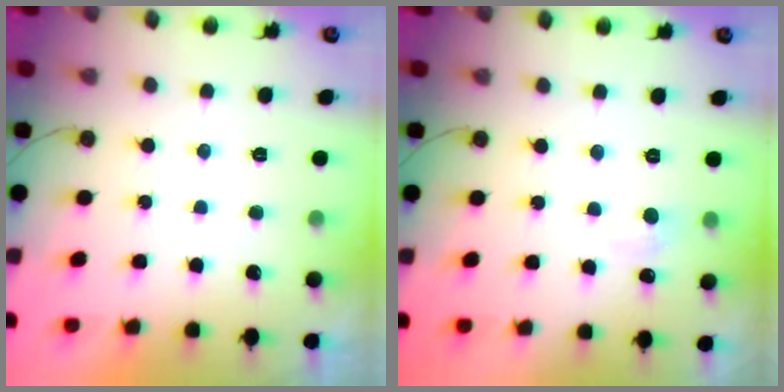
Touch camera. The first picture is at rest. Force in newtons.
{"total": 5.4, "press": 5.3, "slide": 0.7}